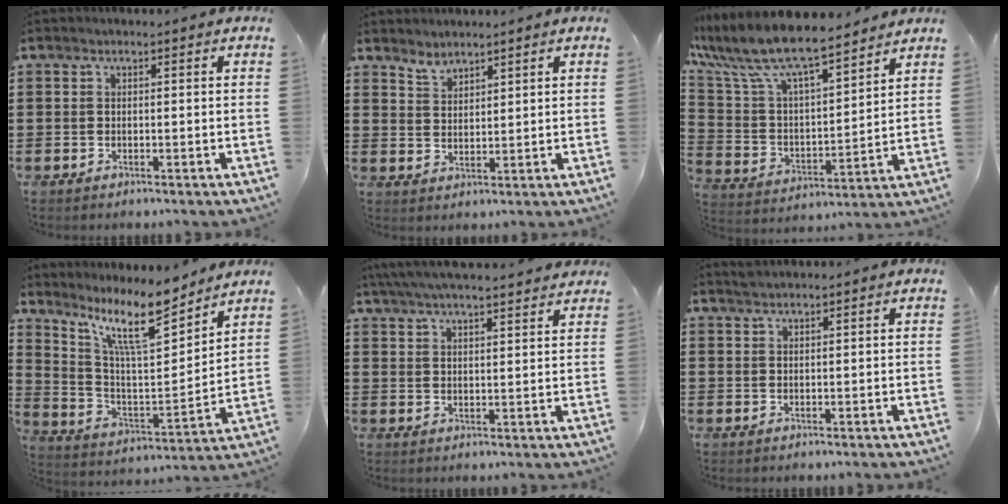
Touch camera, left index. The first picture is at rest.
{"total": 2.5, "force": [2.4, 0.6, 0.0], "torque": [-0.007, -0.007, 0.047]}
{"total": 9.4, "force": [8.1, 1.7, 4.6], "torque": [-0.125, -0.051, 0.138]}
{"total": 11.9, "force": [8.9, 2.7, 7.4], "torque": [-0.156, -0.042, 0.153]}
{"total": 4.8, "force": [4.5, 0.1, 1.7], "torque": [-0.048, -0.014, 0.081]}
{"total": 1.0, "force": [1.0, 0.2, 0.2], "torque": [-0.006, 0.000, 0.019]}